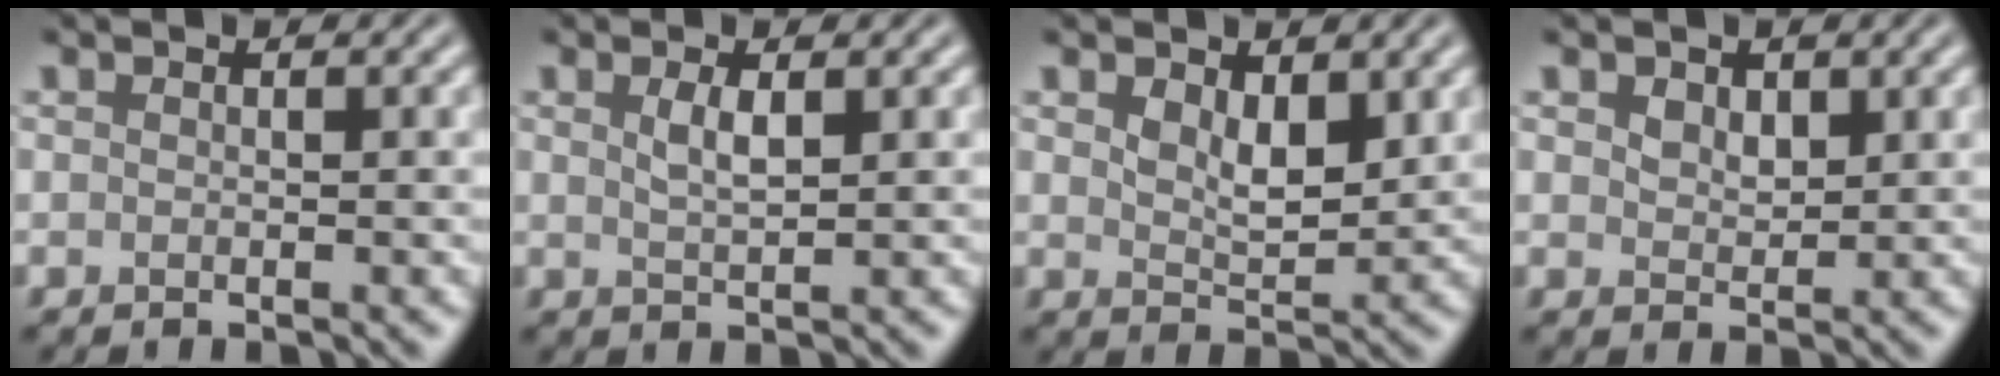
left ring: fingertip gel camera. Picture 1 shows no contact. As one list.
[{"total": 1.8, "force": [0.7, 0.5, 1.5], "torque": [-0.031, -0.001, 0.015]}, {"total": 3.3, "force": [1.3, 1.8, 2.4], "torque": [-0.045, -0.006, 0.029]}, {"total": 1.8, "force": [1.0, 1.2, 1.0], "torque": [-0.020, -0.002, 0.020]}]